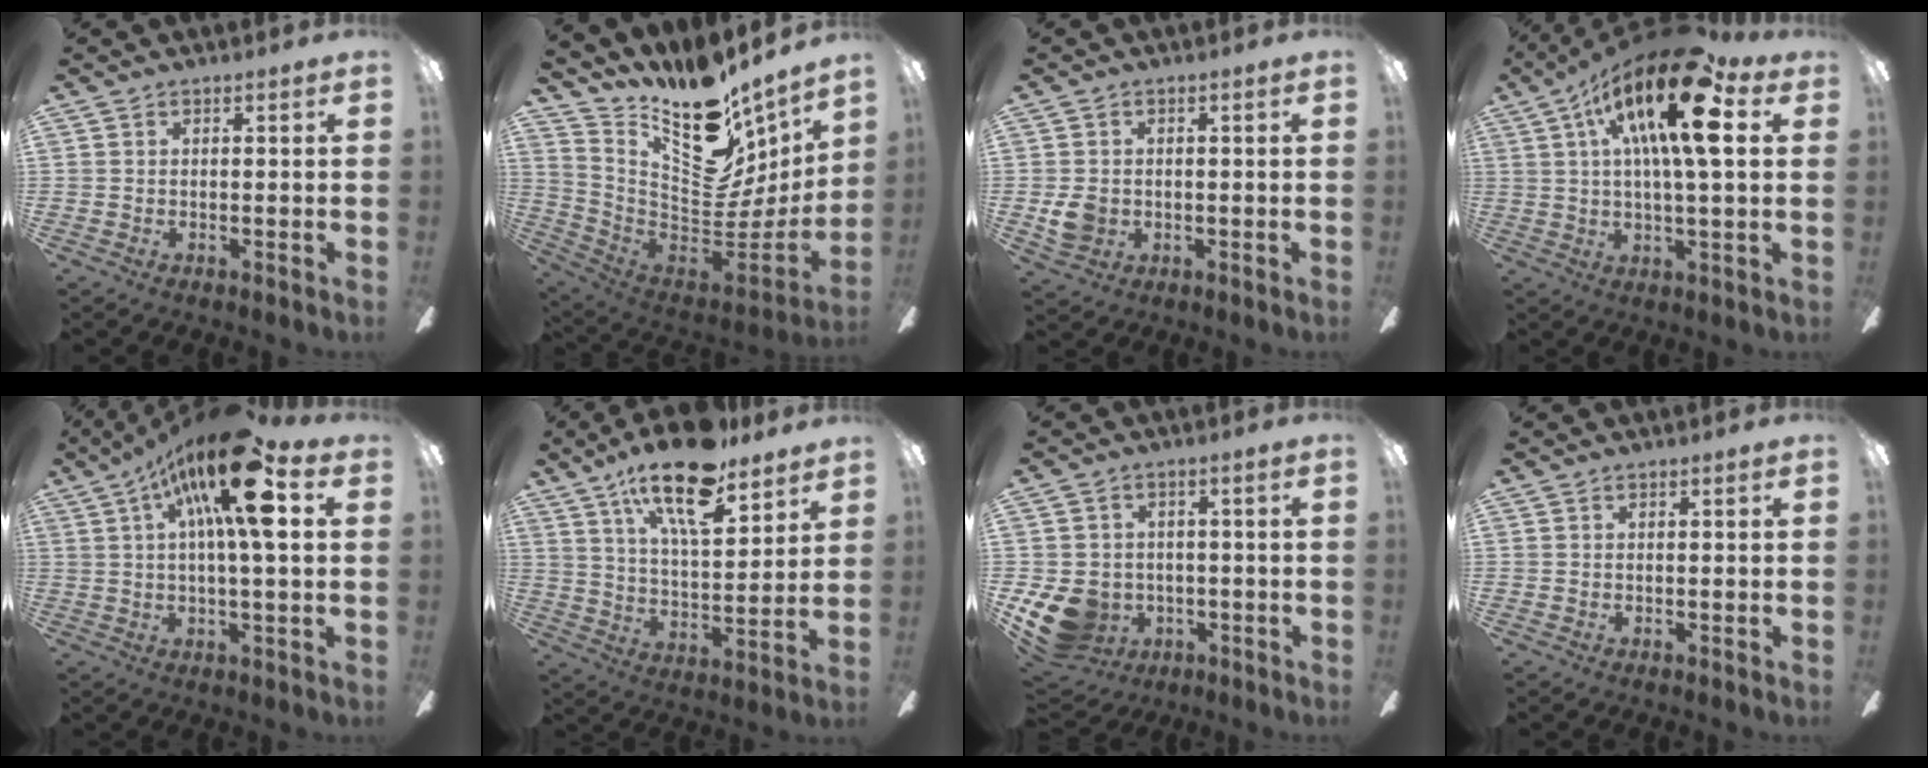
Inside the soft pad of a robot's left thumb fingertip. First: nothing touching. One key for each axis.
{"total": 18.6, "fx": 12.6, "fy": 8.9, "fz": 10.4, "tx": -0.138, "ty": -0.123, "tz": 0.222}
{"total": 5.3, "fx": -0.3, "fy": 4.6, "fz": 2.7, "tx": -0.039, "ty": 0.005, "tz": -0.003}
{"total": 20.6, "fx": 8.2, "fy": 6.3, "fz": 17.8, "tx": -0.302, "ty": -0.022, "tz": 0.121}
{"total": 19.2, "fx": 7.6, "fy": 5.3, "fz": 16.8, "tx": -0.277, "ty": -0.017, "tz": 0.113}
{"total": 19.5, "fx": 13.2, "fy": 7.0, "fz": 12.6, "tx": -0.220, "ty": -0.064, "tz": 0.221}
{"total": 11.2, "fx": -3.6, "fy": 9.3, "fz": 5.2, "tx": -0.144, "ty": 0.010, "tz": -0.062}
{"total": 0.0}